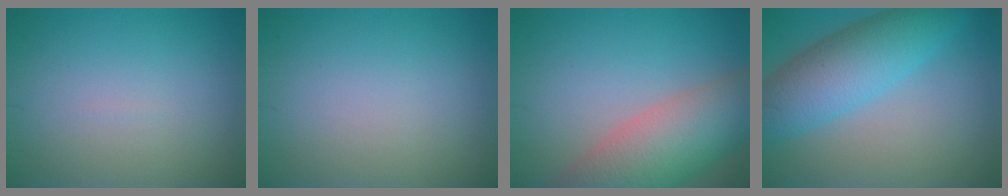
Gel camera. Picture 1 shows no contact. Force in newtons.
{"total": 0.0}
{"total": 8.9, "press": 8.9, "slide": 0.4}
{"total": 7.6, "press": 7.6, "slide": 0.3}